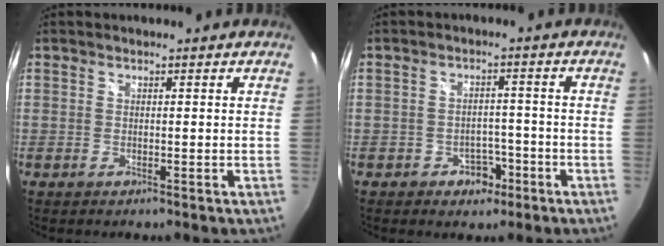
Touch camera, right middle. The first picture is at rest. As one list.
[{"total": 4.3, "force": [-2.4, 3.2, 1.5], "torque": [-0.032, 0.009, -0.027]}]